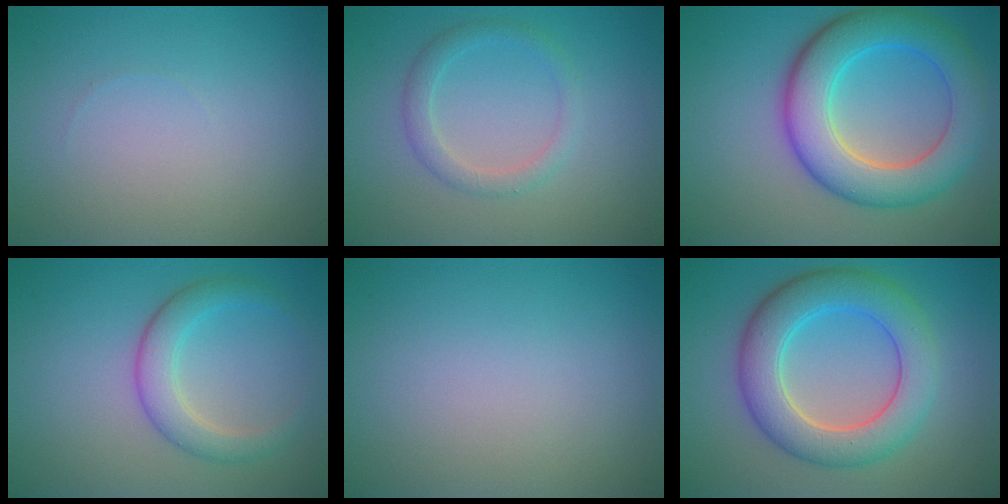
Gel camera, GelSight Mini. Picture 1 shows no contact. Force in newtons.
{"total": 2.1, "press": 2.1, "slide": 0.1}
{"total": 8.5, "press": 8.5, "slide": 0.6}
{"total": 3.5, "press": 3.5, "slide": 0.1}
{"total": 0.0}
{"total": 7.3, "press": 7.3, "slide": 0.5}